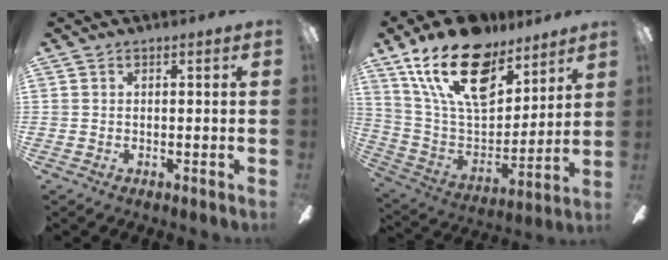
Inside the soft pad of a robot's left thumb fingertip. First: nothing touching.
{"total": 22.6, "force": [14.4, 11.6, 12.9], "torque": [-0.229, -0.083, 0.255]}